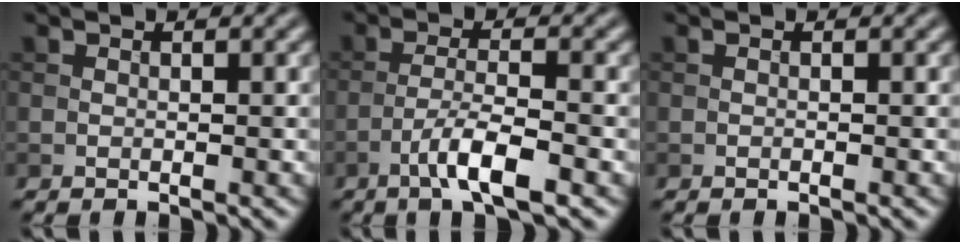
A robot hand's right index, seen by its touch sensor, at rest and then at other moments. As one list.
[{"total": 4.6, "force": [-2.4, 0.8, 3.8], "torque": [-0.071, 0.007, -0.049]}, {"total": 0.0}]